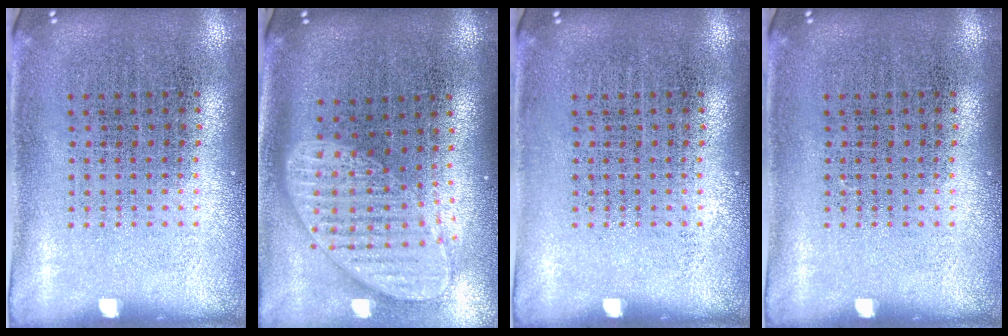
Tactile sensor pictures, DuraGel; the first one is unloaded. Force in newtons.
{"total": 2.0, "press": 1.6, "slide": 1.1}
{"total": 0.0}
{"total": 0.0}